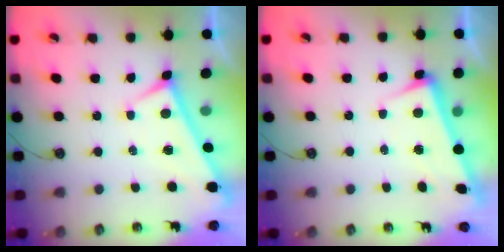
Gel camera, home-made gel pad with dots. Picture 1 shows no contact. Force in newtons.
{"total": 3.5, "press": 3.3, "slide": 1.1}